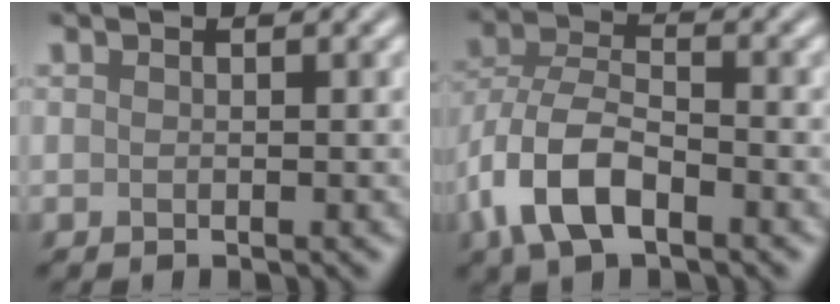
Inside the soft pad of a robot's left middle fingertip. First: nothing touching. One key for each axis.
{"total": 7.3, "fx": -3.3, "fy": 3.8, "fz": 5.4, "tx": -0.116, "ty": 0.000, "tz": -0.076}